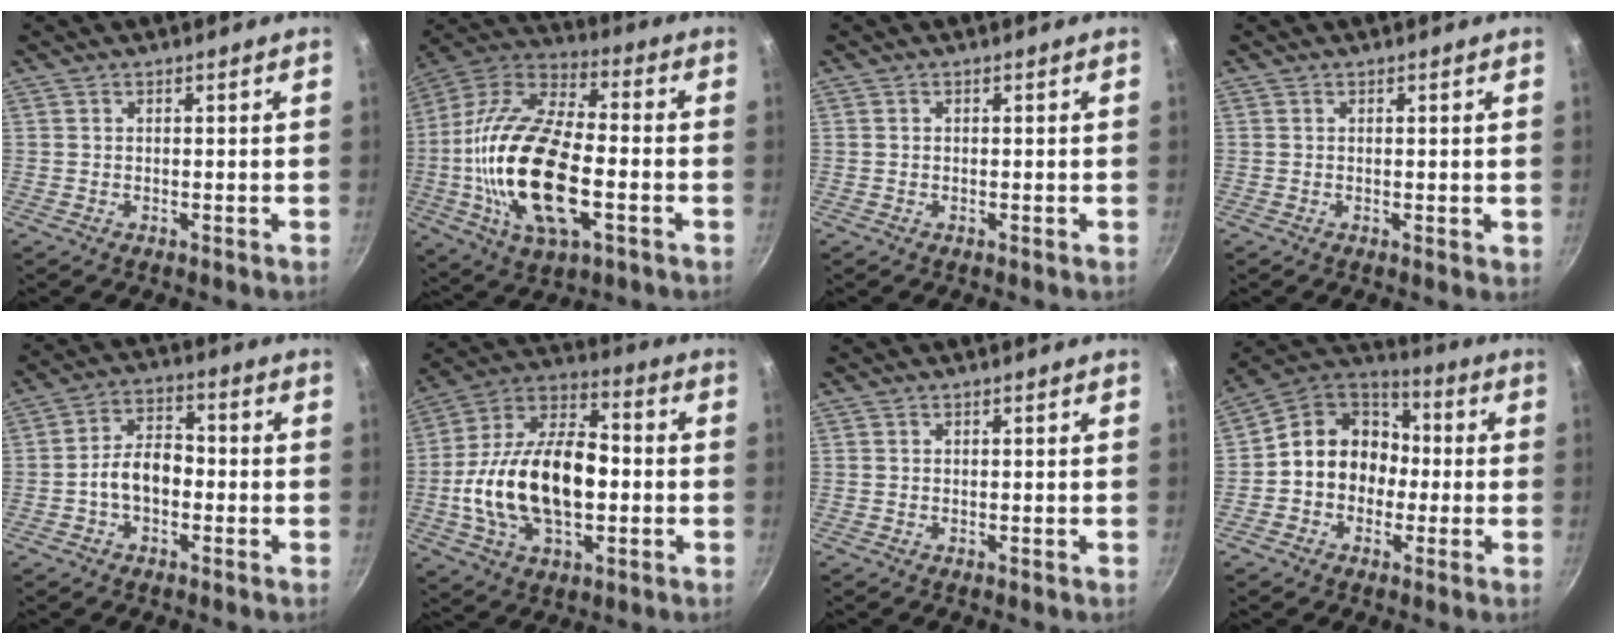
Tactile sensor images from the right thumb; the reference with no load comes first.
{"total": 24.8, "force": [-4.2, 11.9, 21.4], "torque": [-0.418, 0.025, -0.086]}
{"total": 0.0}
{"total": 0.7, "force": [0.1, 0.2, 0.7], "torque": [-0.007, -0.002, 0.000]}
{"total": 7.7, "force": [-1.8, 4.9, 5.6], "torque": [-0.072, 0.034, -0.040]}
{"total": 22.2, "force": [-2.3, 12.9, 18.0], "torque": [-0.306, 0.040, -0.047]}
{"total": 0.0}
{"total": 13.1, "force": [-1.0, 11.3, 6.7], "torque": [-0.060, 0.043, -0.039]}